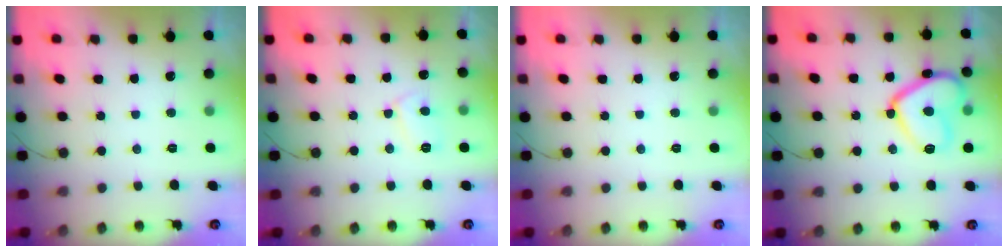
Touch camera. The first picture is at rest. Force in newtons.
{"total": 5.2, "press": 5.2, "slide": 0.3}
{"total": 0.0}
{"total": 14.7, "press": 14.7, "slide": 1.3}